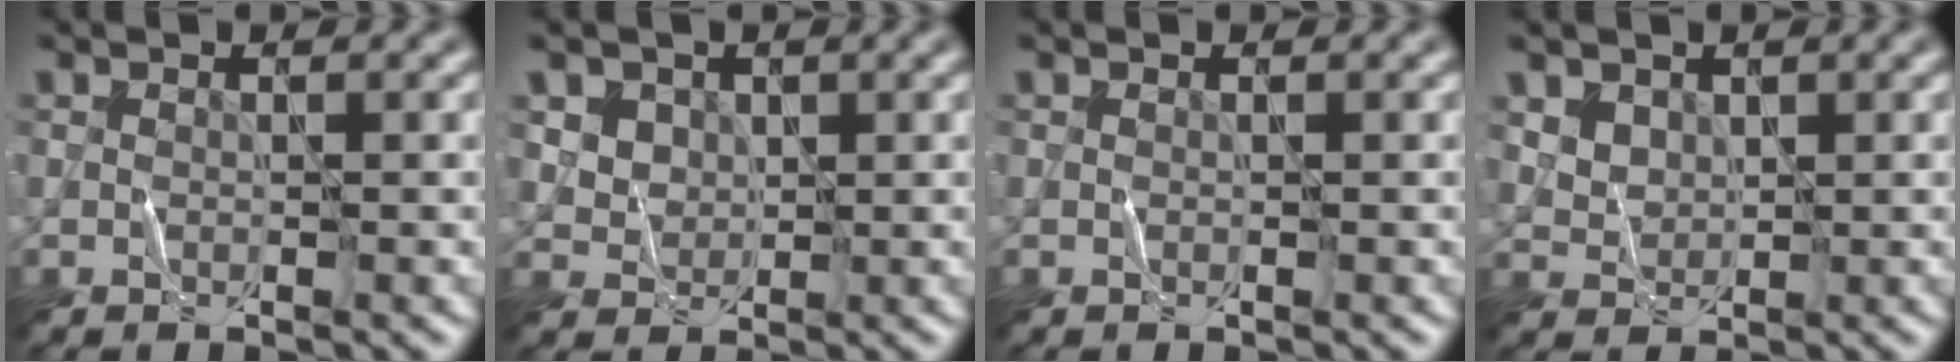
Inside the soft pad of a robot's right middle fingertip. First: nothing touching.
{"total": 4.6, "force": [2.4, 3.4, 1.8], "torque": [-0.051, 0.001, 0.050]}
{"total": 0.0}
{"total": 3.1, "force": [1.9, 2.1, 1.3], "torque": [-0.039, -0.001, 0.052]}